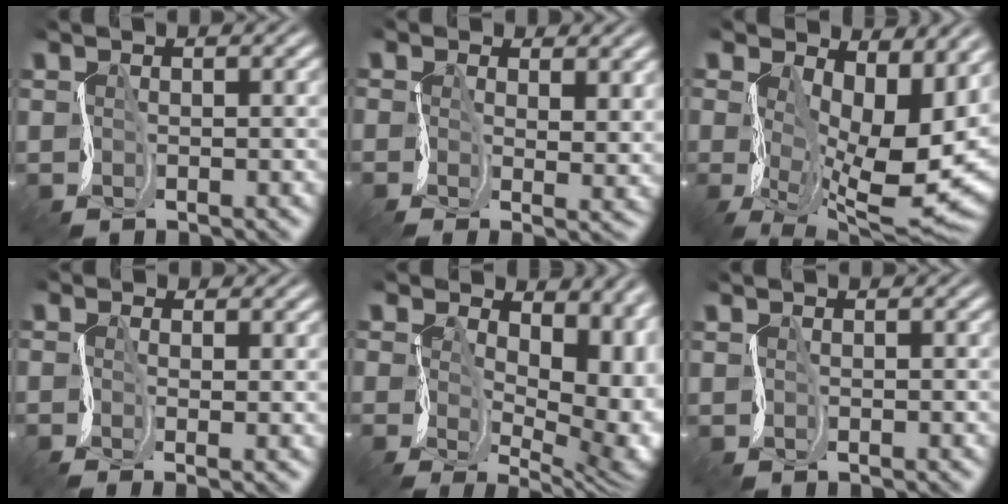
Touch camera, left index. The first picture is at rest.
{"total": 0.8, "force": [0.5, -0.6, -0.2], "torque": [0.007, -0.014, 0.004]}
{"total": 10.7, "force": [0.6, 5.3, 9.3], "torque": [-0.140, -0.038, 0.014]}
{"total": 2.1, "force": [-0.7, -1.5, -1.3], "torque": [0.024, -0.007, -0.022]}
{"total": 6.8, "force": [0.7, 4.0, 5.5], "torque": [-0.059, -0.027, 0.008]}
{"total": 0.0}